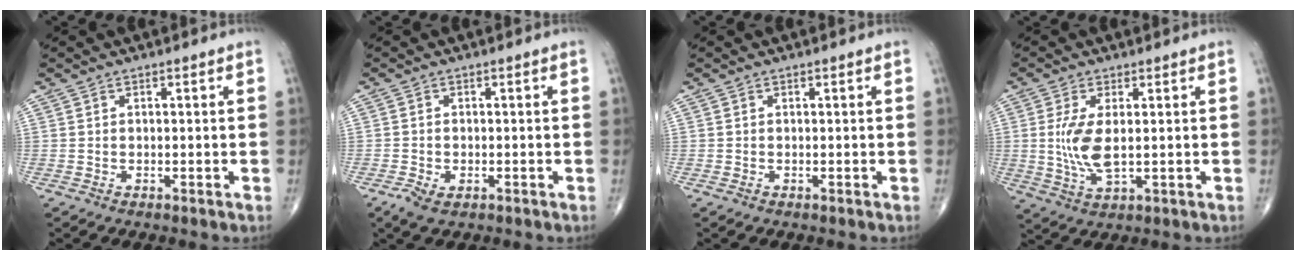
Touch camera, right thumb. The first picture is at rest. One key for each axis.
{"total": 3.1, "fx": -1.5, "fy": 1.7, "fz": 2.1, "tx": -0.043, "ty": 0.001, "tz": -0.023}
{"total": 0.0}
{"total": 7.4, "fx": 0.4, "fy": 2.9, "fz": 6.8, "tx": -0.152, "ty": -0.013, "tz": 0.015}